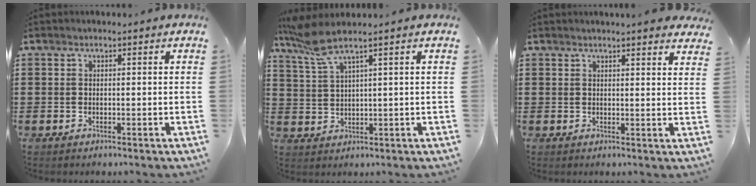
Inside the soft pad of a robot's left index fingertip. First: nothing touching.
{"total": 5.5, "force": [3.8, 0.5, 4.0], "torque": [-0.100, -0.011, 0.062]}
{"total": 2.3, "force": [2.3, -0.2, 0.6], "torque": [-0.009, -0.007, 0.041]}